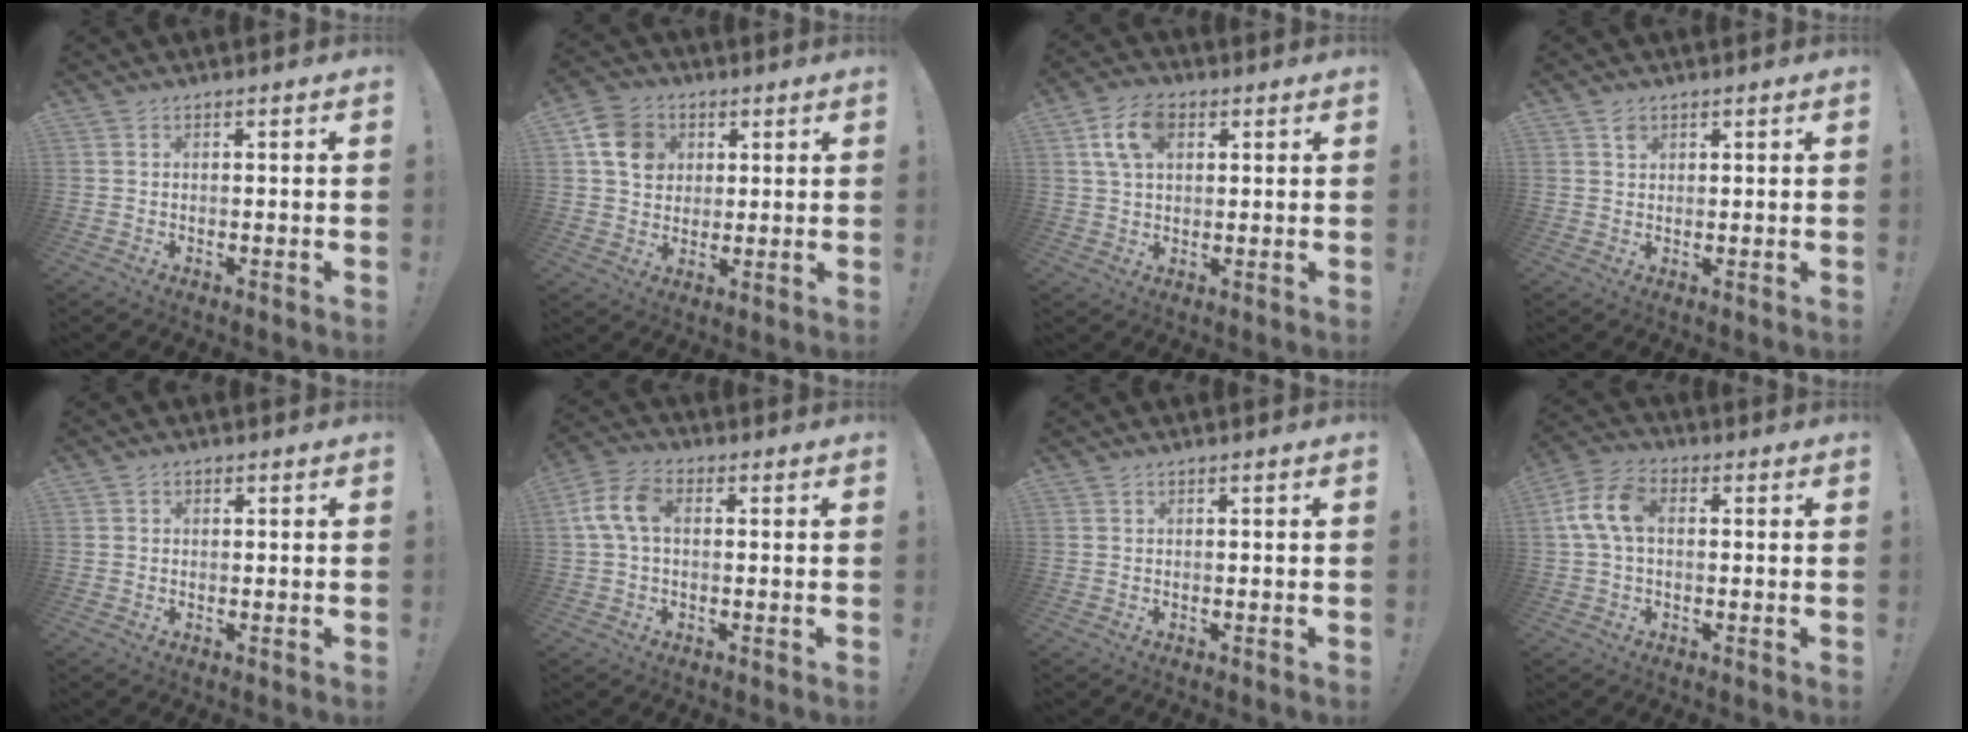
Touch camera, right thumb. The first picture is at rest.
{"total": 11.4, "force": [3.9, 9.4, 5.2], "torque": [-0.076, -0.002, 0.080]}
{"total": 9.8, "force": [3.6, 6.2, 6.7], "torque": [-0.128, 0.010, 0.069]}
{"total": 1.8, "force": [1.1, 1.4, 0.5], "torque": [0.005, -0.006, 0.018]}
{"total": 0.9, "force": [0.1, 0.9, 0.3], "torque": [0.002, 0.000, 0.000]}
{"total": 8.9, "force": [0.9, 5.6, 6.9], "torque": [-0.144, 0.014, 0.021]}
{"total": 0.0}
{"total": 9.7, "force": [0.9, 6.2, 7.5], "torque": [-0.147, 0.013, 0.020]}